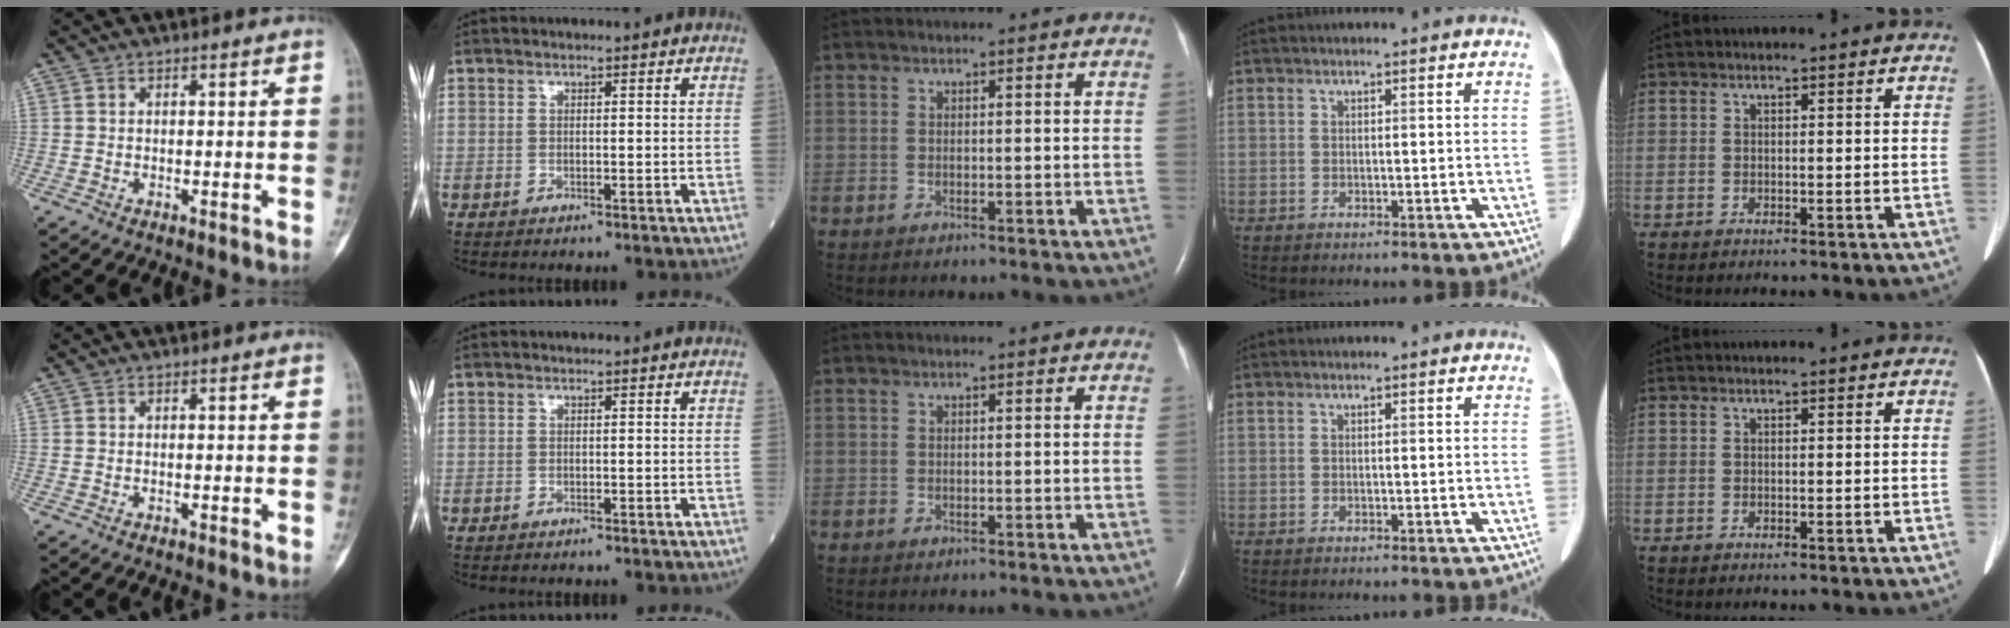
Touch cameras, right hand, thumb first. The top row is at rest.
{"thumb": {"total": 0.5, "force": [-0.1, 0.3, 0.4], "torque": [-0.007, -0.001, -0.002]}, "index": {"total": 0.8, "force": [-0.7, 0.2, 0.2], "torque": [-0.006, -0.001, -0.010]}}